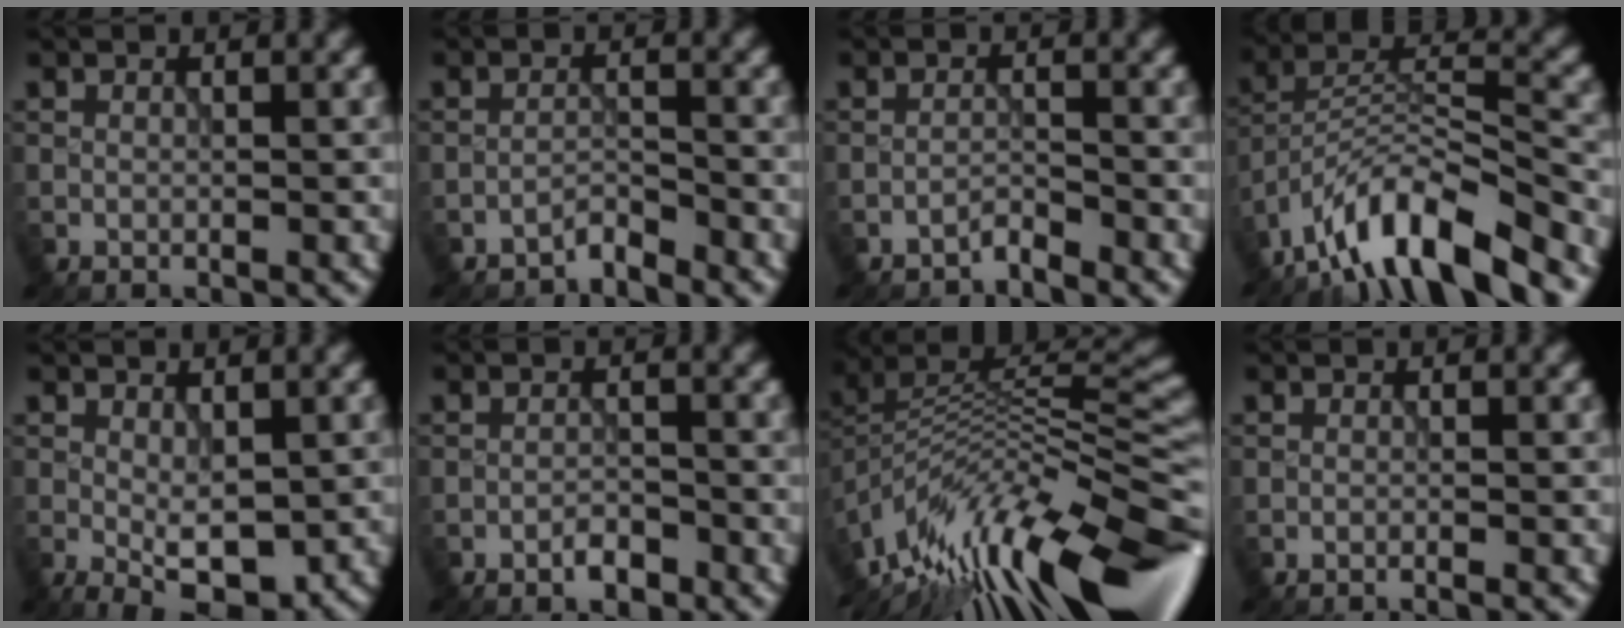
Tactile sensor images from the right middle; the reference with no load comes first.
{"total": 1.8, "force": [-1.8, 0.1, 0.3], "torque": [-0.002, 0.007, -0.035]}
{"total": 1.4, "force": [-1.4, 0.0, 0.2], "torque": [-0.001, 0.007, -0.030]}
{"total": 10.8, "force": [-8.4, 2.6, 6.3], "torque": [-0.097, 0.012, -0.159]}
{"total": 3.9, "force": [-0.4, 1.6, 3.6], "torque": [-0.064, -0.007, -0.003]}
{"total": 1.6, "force": [-1.2, 0.6, 0.9], "torque": [-0.013, 0.004, -0.024]}
{"total": 14.4, "force": [-7.5, 5.0, 11.2], "torque": [-0.211, 0.015, -0.129]}
{"total": 0.9, "force": [-0.7, 0.1, 0.5], "torque": [-0.001, -0.004, -0.021]}